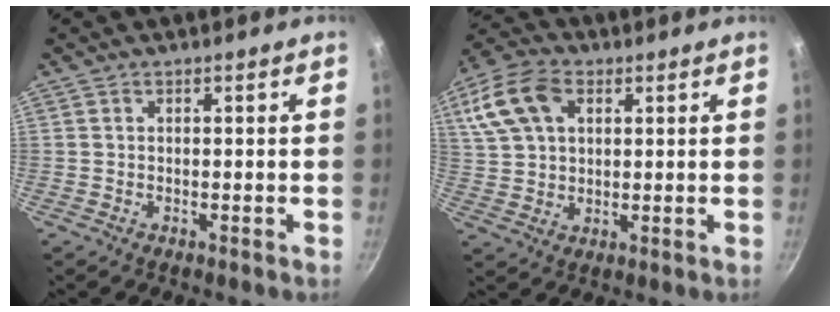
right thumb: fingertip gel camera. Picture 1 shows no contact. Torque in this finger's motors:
{"motor_torque": [-0.28, 0.44, 0.19, 0.18, 0.13]}